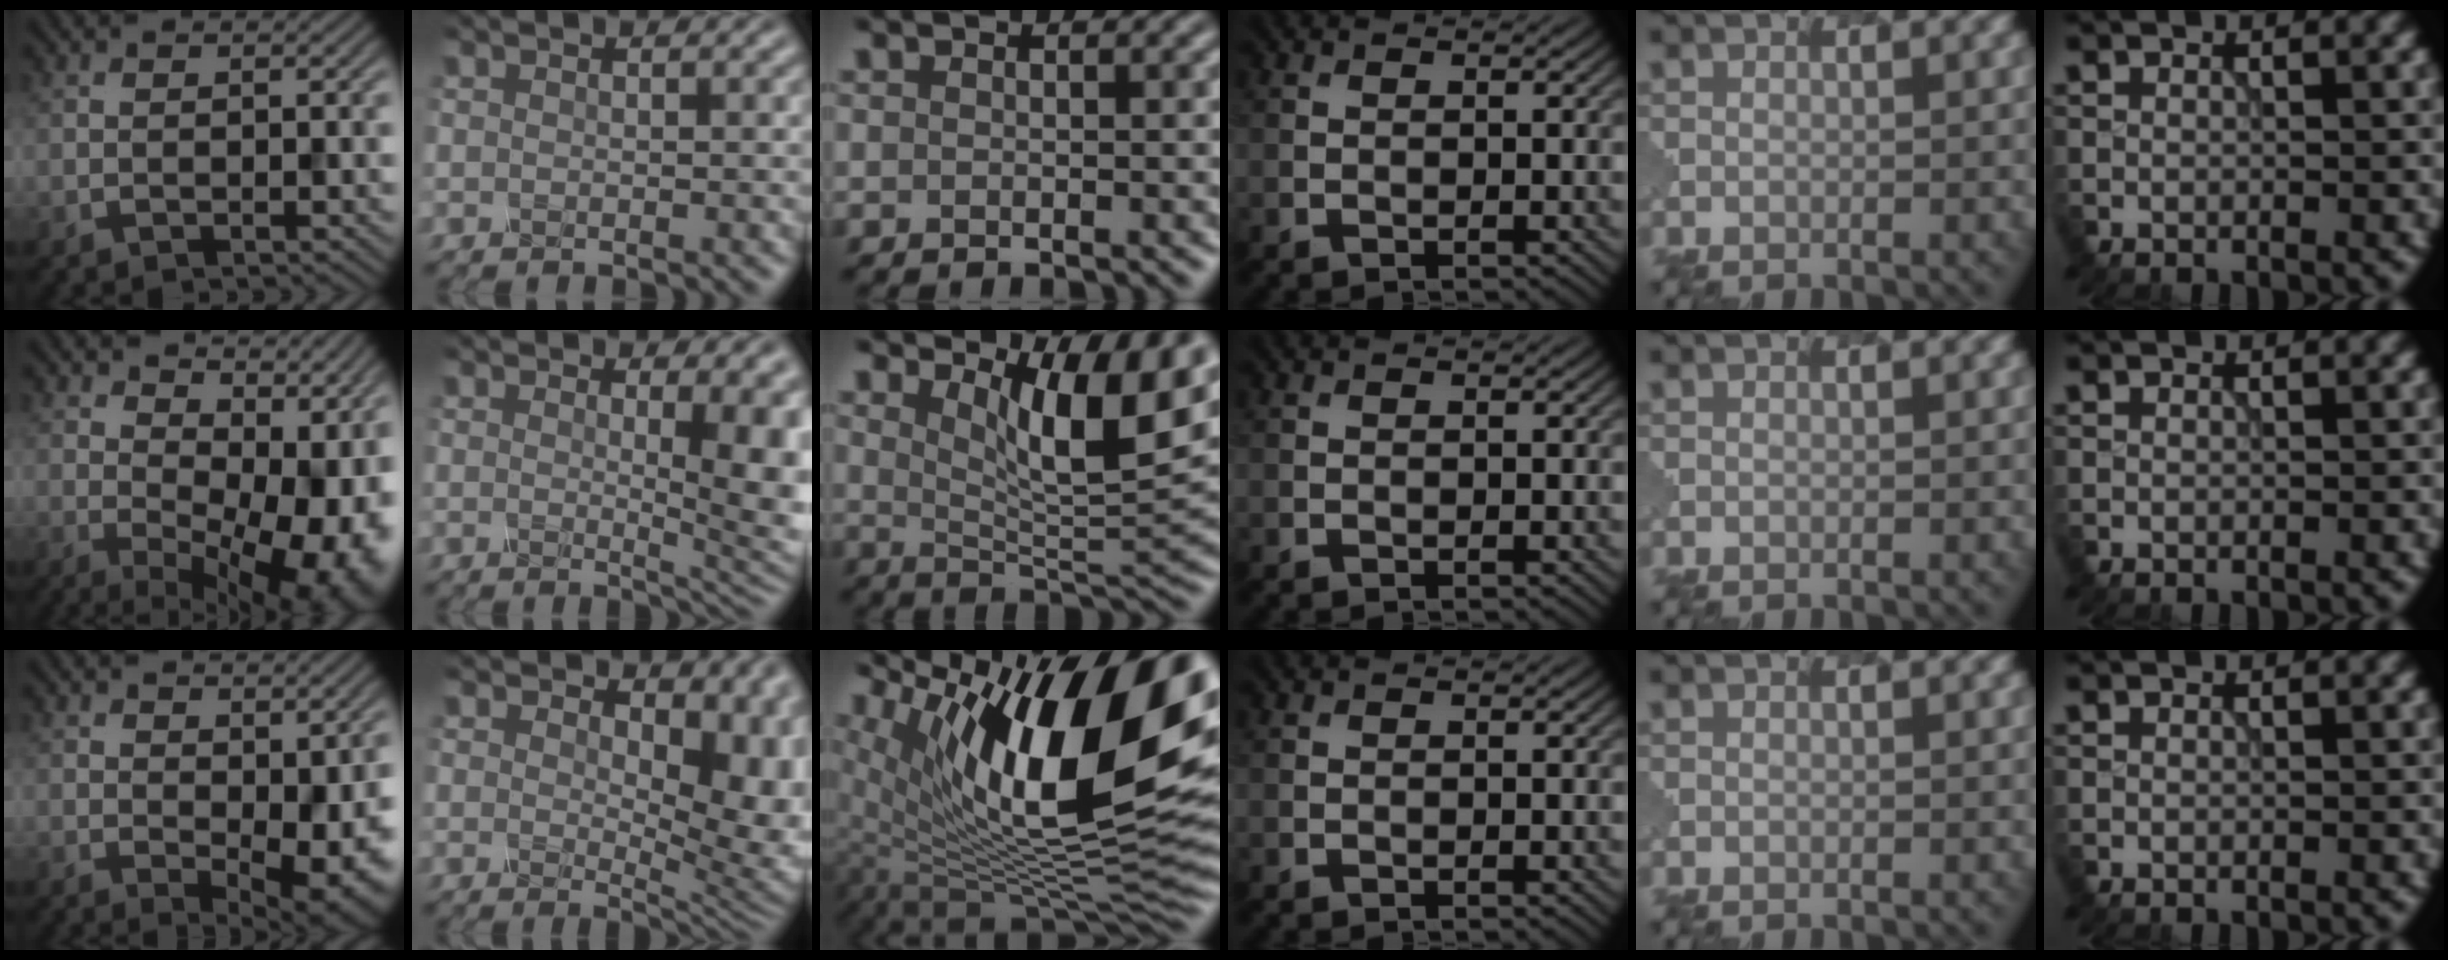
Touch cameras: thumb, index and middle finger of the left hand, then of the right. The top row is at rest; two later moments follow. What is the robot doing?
{"motion": "dispense", "object": "dispenser bottle"}